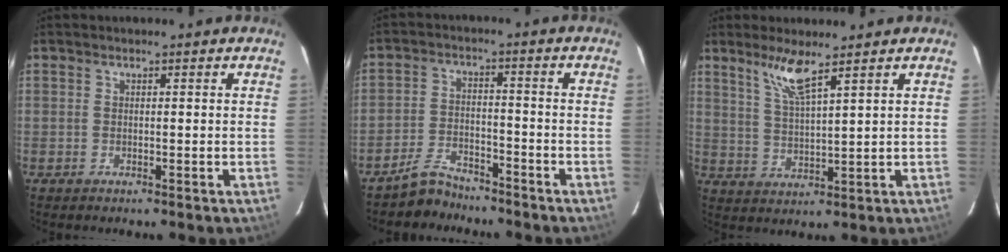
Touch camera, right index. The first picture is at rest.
{"total": 6.2, "force": [-5.6, 2.3, 1.2], "torque": [-0.042, 0.016, -0.094]}
{"total": 6.2, "force": [4.5, 0.2, 4.3], "torque": [-0.087, -0.002, 0.093]}